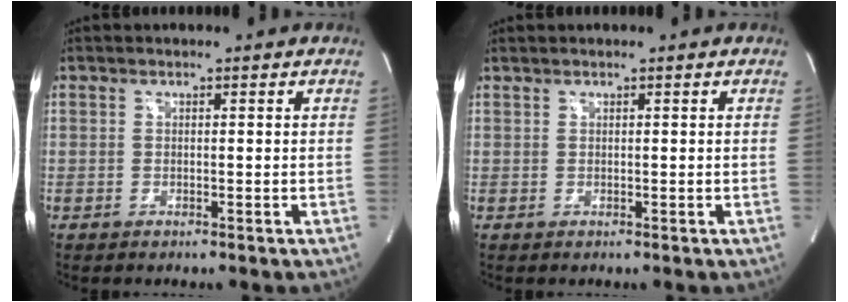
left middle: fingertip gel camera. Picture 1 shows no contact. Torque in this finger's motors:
{"motor_torque": [0.16, -0.07, 0.07, -0.01]}